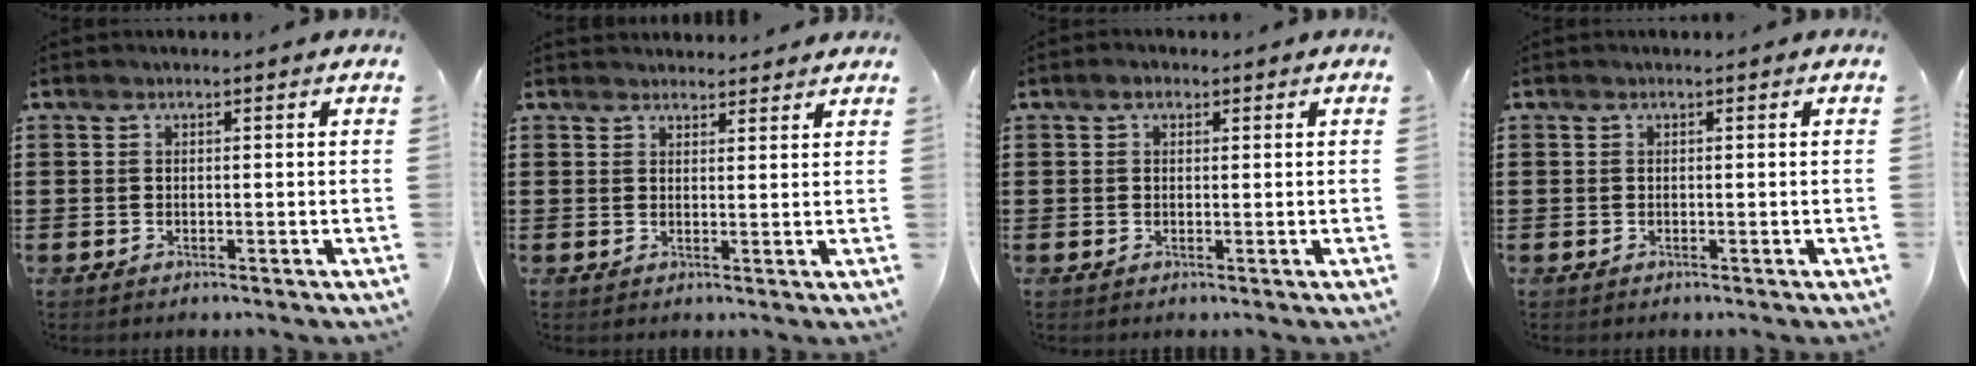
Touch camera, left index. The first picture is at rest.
{"total": 2.2, "force": [2.1, 0.4, -0.2], "torque": [-0.001, -0.002, 0.042]}
{"total": 1.6, "force": [0.9, 1.0, 0.9], "torque": [-0.013, 0.005, 0.013]}
{"total": 0.0}